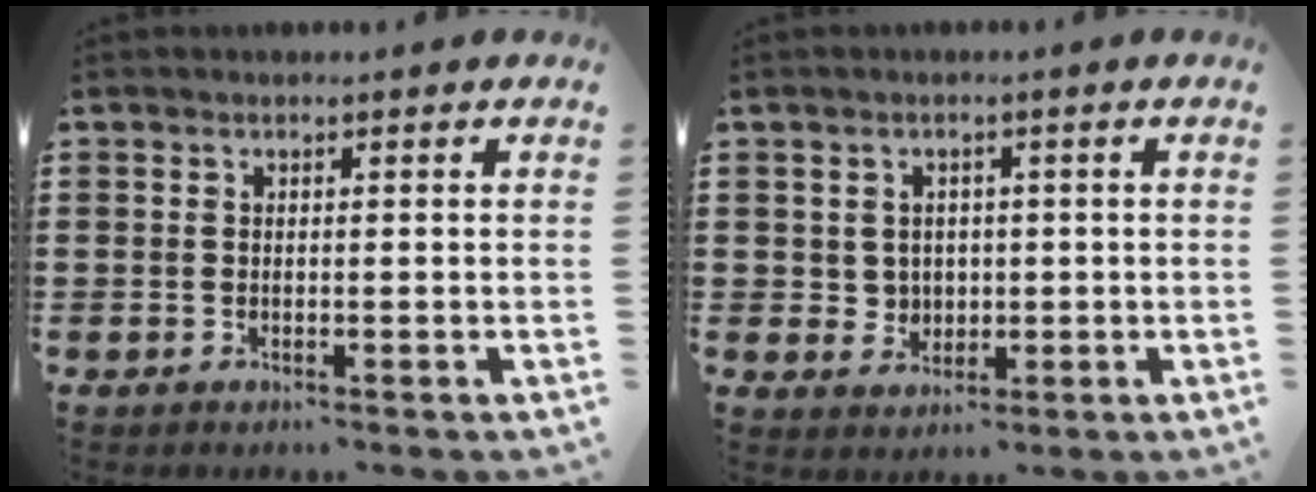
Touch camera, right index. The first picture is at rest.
{"total": 2.8, "force": [0.4, 2.7, 0.6], "torque": [-0.024, 0.012, 0.005]}